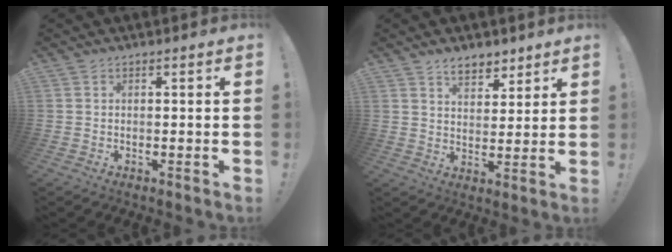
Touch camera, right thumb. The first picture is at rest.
{"total": 7.0, "force": [5.2, 3.8, 2.6], "torque": [-0.026, -0.035, 0.095]}